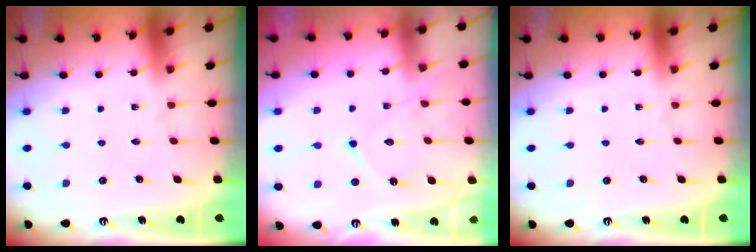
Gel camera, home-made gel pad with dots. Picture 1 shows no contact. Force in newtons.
{"total": 11.5, "press": 11.5, "slide": 0.3}
{"total": 0.0}